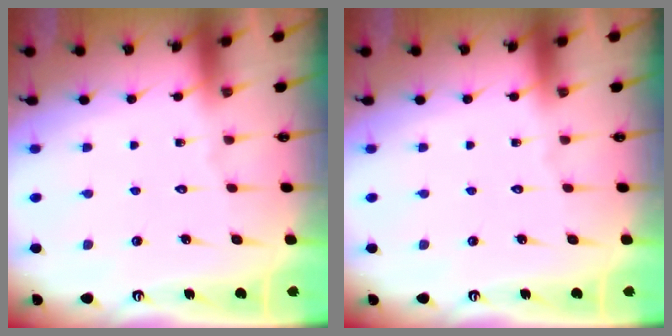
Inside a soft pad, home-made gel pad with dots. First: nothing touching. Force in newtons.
{"total": 0.0}